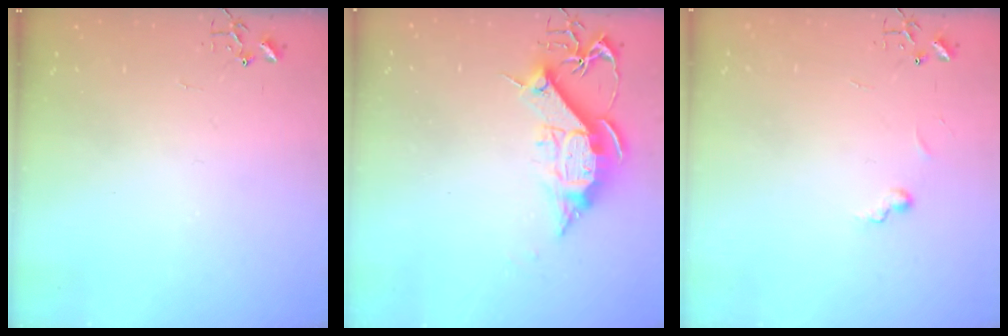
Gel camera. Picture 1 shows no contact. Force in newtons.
{"total": 11.9, "press": 11.9, "slide": 0.7}
{"total": 5.6, "press": 5.6, "slide": 0.5}